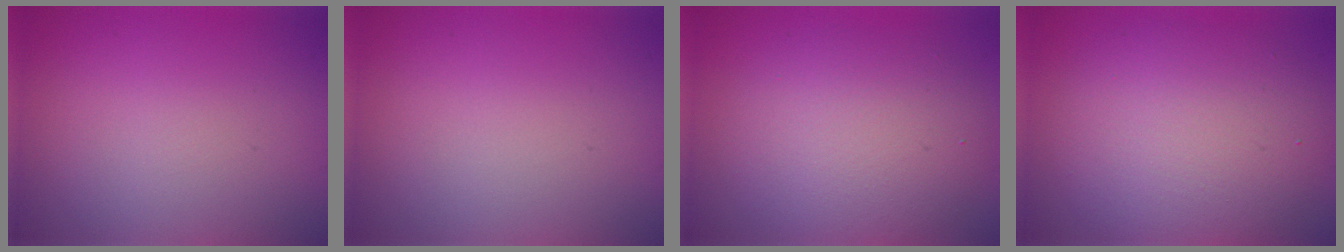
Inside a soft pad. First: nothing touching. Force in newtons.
{"total": 0.0}
{"total": 6.1, "press": 6.1, "slide": 0.4}
{"total": 9.0, "press": 9.0, "slide": 0.2}